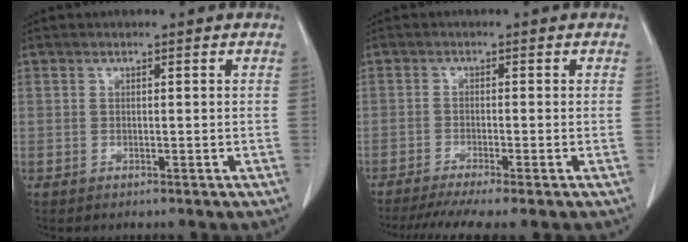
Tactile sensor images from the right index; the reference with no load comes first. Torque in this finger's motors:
{"motor_torque": [1.09, -1.05, 0.45, 0.12]}